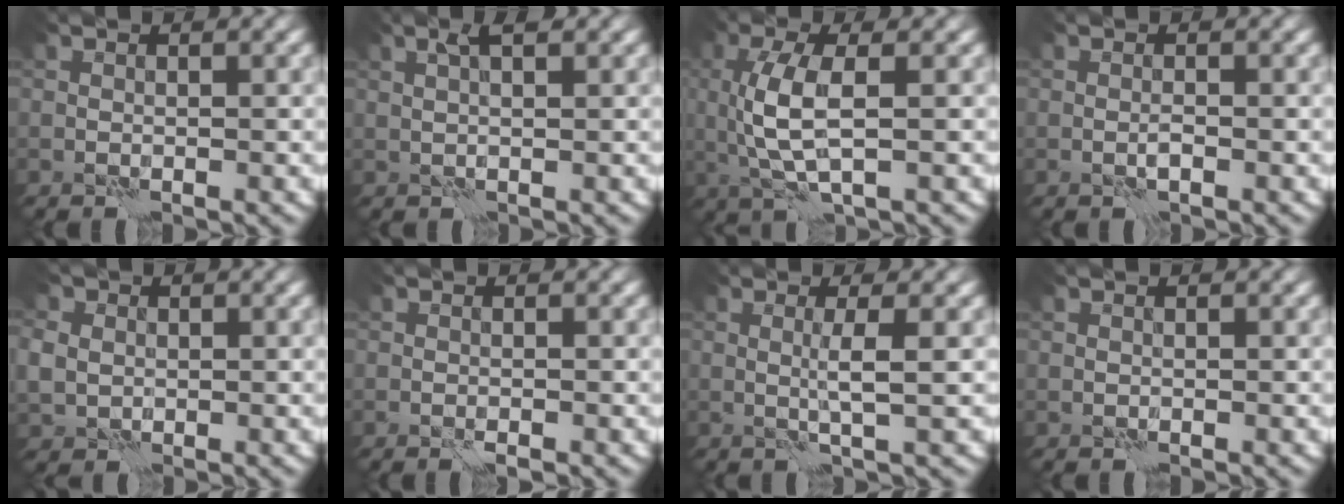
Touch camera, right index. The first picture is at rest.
{"total": 1.9, "force": [1.1, 0.3, 1.6], "torque": [-0.026, 0.004, 0.020]}
{"total": 4.9, "force": [0.4, 1.8, 4.5], "torque": [-0.108, 0.002, 0.010]}
{"total": 0.7, "force": [-0.4, 0.1, 0.6], "torque": [-0.011, 0.002, -0.008]}
{"total": 2.7, "force": [0.5, 2.5, 1.0], "torque": [-0.035, 0.012, 0.007]}
{"total": 1.1, "force": [-0.7, 0.2, 0.8], "torque": [-0.012, 0.000, -0.012]}
{"total": 2.2, "force": [0.2, 0.3, 2.2], "torque": [-0.041, 0.003, 0.000]}
{"total": 0.0}